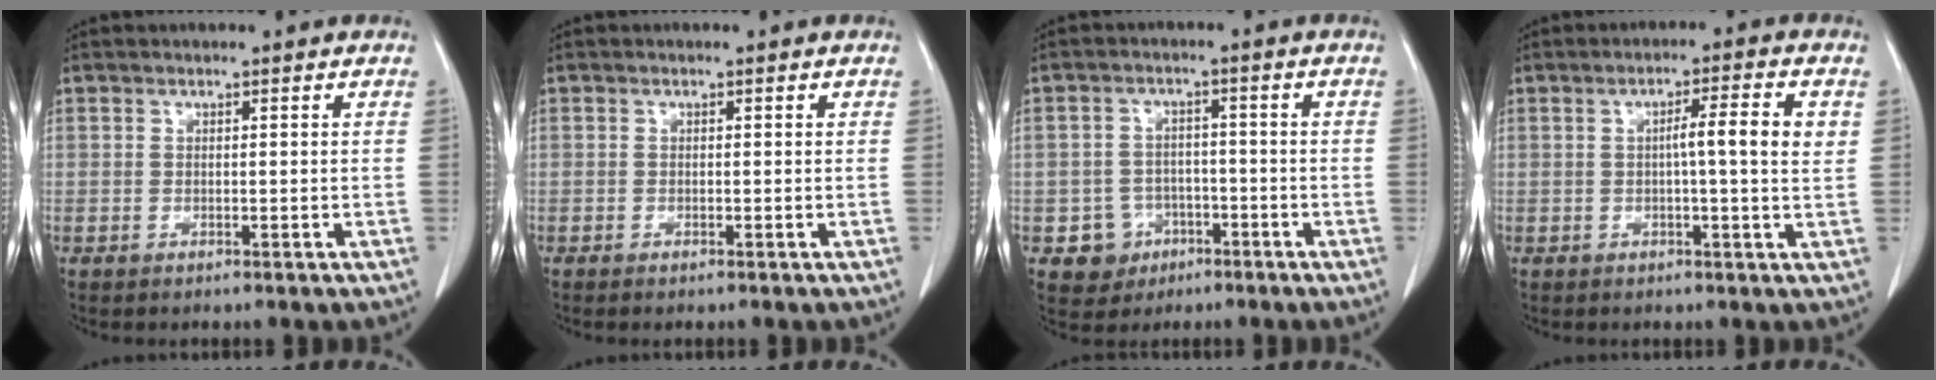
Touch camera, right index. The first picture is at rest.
{"total": 0.6, "force": [-0.4, 0.1, 0.4], "torque": [-0.007, -0.001, -0.007]}
{"total": 5.4, "force": [-2.4, 4.8, 0.7], "torque": [-0.005, 0.013, -0.032]}
{"total": 6.0, "force": [0.8, 0.0, 5.9], "torque": [-0.091, 0.005, 0.009]}